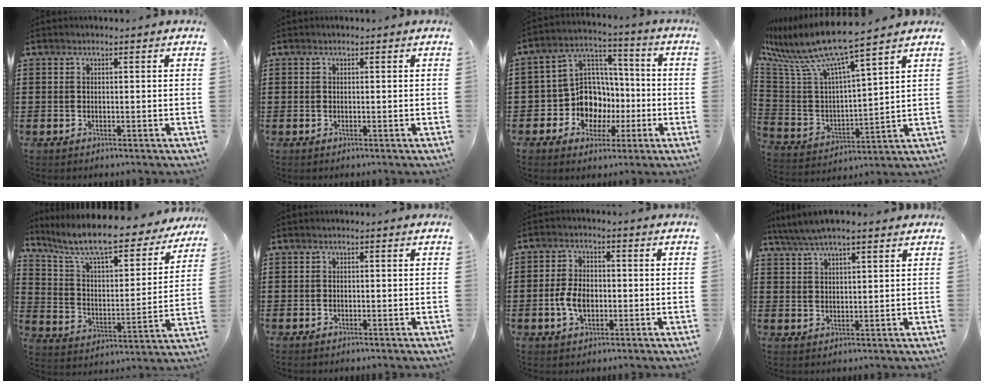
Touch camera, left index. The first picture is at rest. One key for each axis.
{"total": 0.0}
{"total": 10.3, "fx": -2.4, "fy": 9.3, "fz": 3.8, "tx": -0.100, "ty": 0.012, "tz": -0.038}
{"total": 9.6, "fx": 8.1, "fy": 0.1, "fz": 5.2, "tx": -0.145, "ty": -0.064, "tz": 0.131}
{"total": 9.8, "fx": 8.5, "fy": 1.0, "fz": 4.9, "tx": -0.128, "ty": -0.056, "tz": 0.142}
{"total": 0.0}
{"total": 5.0, "fx": -0.9, "fy": 3.0, "fz": 3.9, "tx": -0.083, "ty": -0.004, "tz": -0.023}
{"total": 4.4, "fx": 3.7, "fy": 0.7, "fz": 2.4, "tx": -0.055, "ty": -0.005, "tz": 0.066}